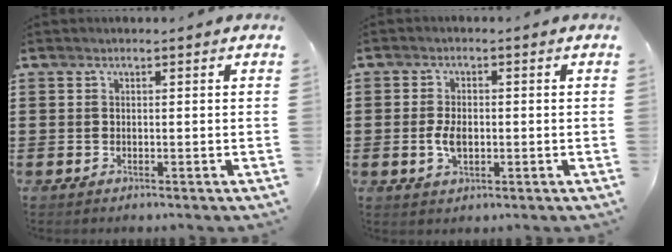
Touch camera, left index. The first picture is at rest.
{"total": 3.9, "force": [-0.4, 2.0, 3.3], "torque": [-0.076, -0.001, -0.011]}